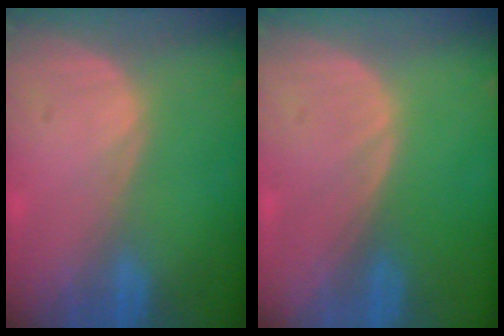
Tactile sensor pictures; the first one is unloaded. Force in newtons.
{"total": 0.0}